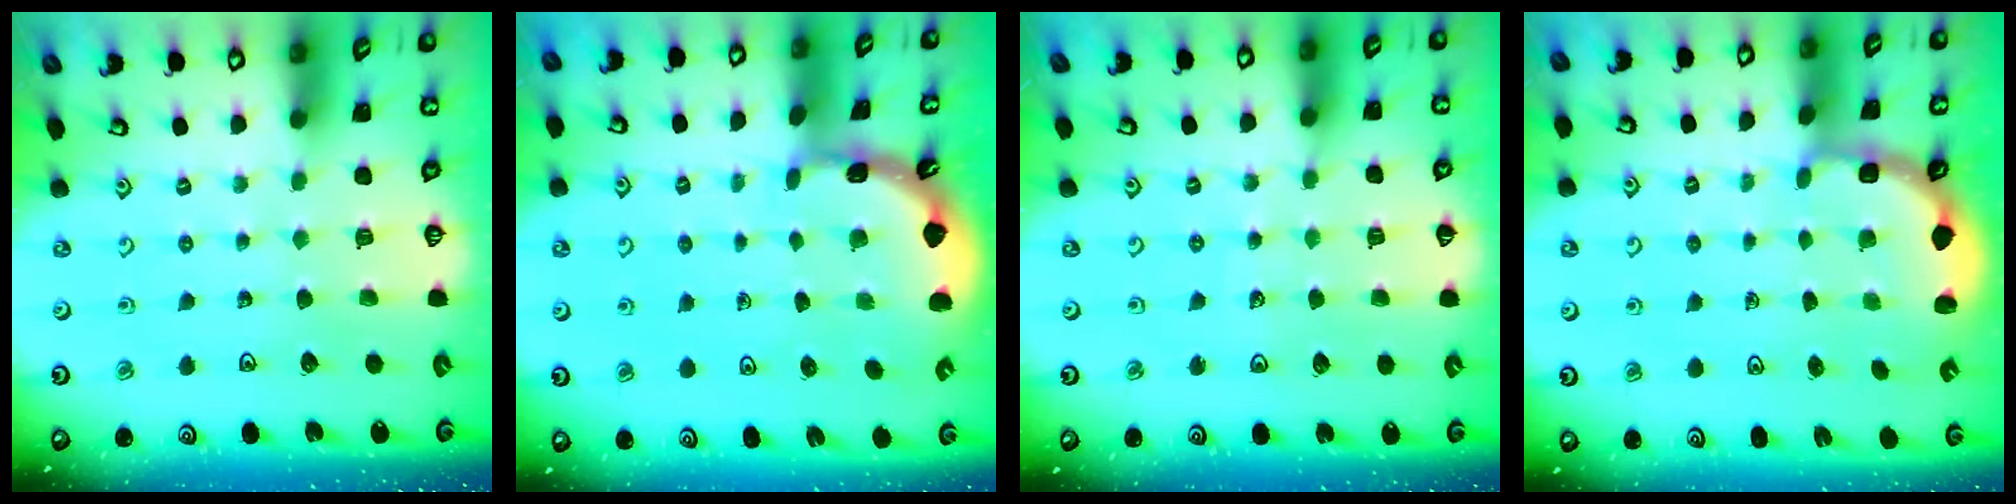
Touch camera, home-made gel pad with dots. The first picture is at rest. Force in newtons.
{"total": 1.7, "press": 1.6, "slide": 0.1}
{"total": 3.4, "press": 3.2, "slide": 1.3}
{"total": 2.8, "press": 2.5, "slide": 1.4}